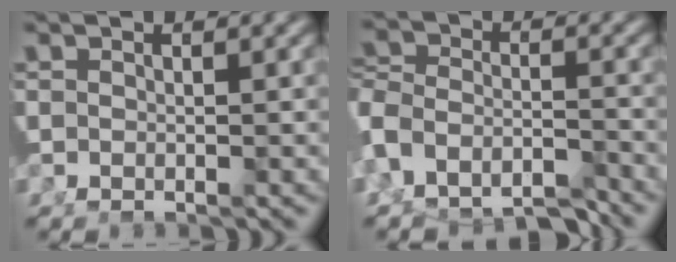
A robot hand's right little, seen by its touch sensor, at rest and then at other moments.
{"total": 4.6, "force": [-3.1, 2.6, 2.1], "torque": [-0.051, -0.018, -0.051]}